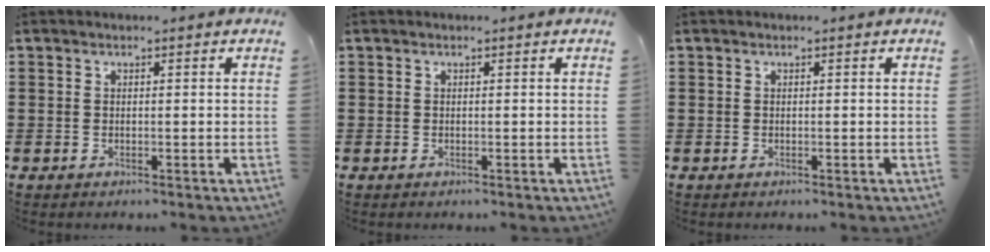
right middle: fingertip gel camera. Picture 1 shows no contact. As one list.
[{"total": 0.0}, {"total": 0.0}]